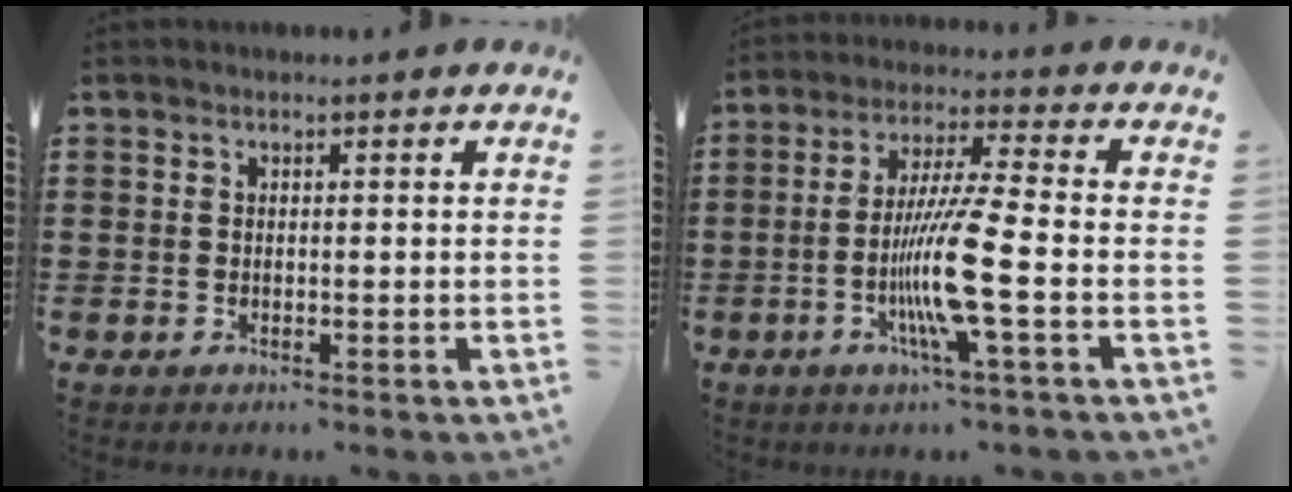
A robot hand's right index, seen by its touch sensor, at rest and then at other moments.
{"total": 10.5, "force": [-3.1, -0.1, 10.0], "torque": [-0.203, -0.017, -0.067]}